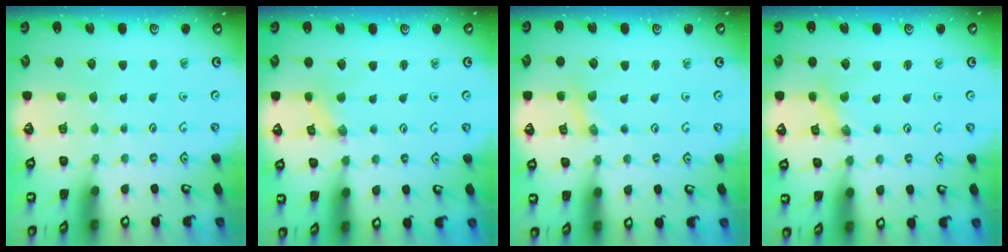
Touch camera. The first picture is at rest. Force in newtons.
{"total": 0.5, "press": 0.5, "slide": 0.2}
{"total": 1.4, "press": 1.4, "slide": 0.3}
{"total": 0.0}